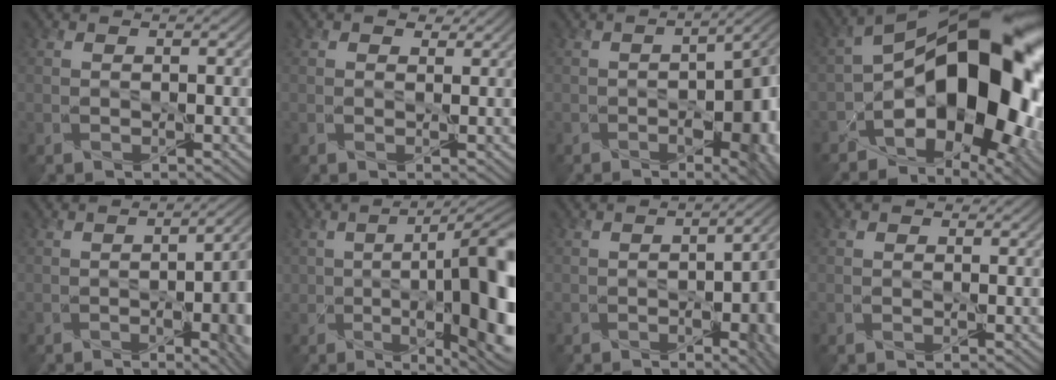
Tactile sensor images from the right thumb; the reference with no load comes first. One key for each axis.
{"total": 1.6, "fx": 1.0, "fy": 1.0, "fz": 0.8, "tx": -0.014, "ty": -0.001, "tz": 0.015}
{"total": 10.6, "fx": -3.4, "fy": 4.5, "fz": 8.9, "tx": -0.112, "ty": -0.026, "tz": -0.035}
{"total": 19.0, "fx": -4.2, "fy": 10.5, "fz": 15.3, "tx": -0.204, "ty": -0.004, "tz": -0.064}
{"total": 8.3, "fx": -2.6, "fy": 2.6, "fz": 7.5, "tx": -0.086, "ty": -0.018, "tz": -0.027}
{"total": 14.9, "fx": -2.5, "fy": 5.3, "fz": 13.8, "tx": -0.166, "ty": -0.009, "tz": -0.043}
{"total": 7.1, "fx": -2.5, "fy": 2.3, "fz": 6.2, "tx": -0.073, "ty": -0.016, "tz": -0.029}
{"total": 0.6, "fx": 0.2, "fy": 0.5, "fz": 0.2, "tx": -0.003, "ty": 0.000, "tz": 0.002}